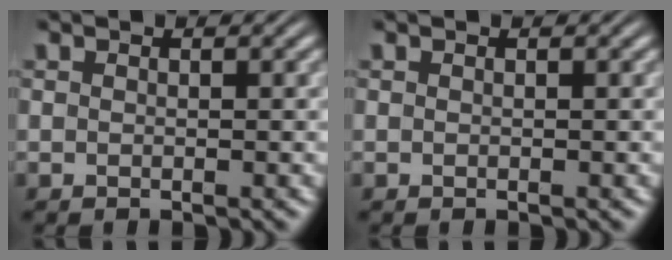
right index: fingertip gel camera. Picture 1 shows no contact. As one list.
[{"total": 0.0}]